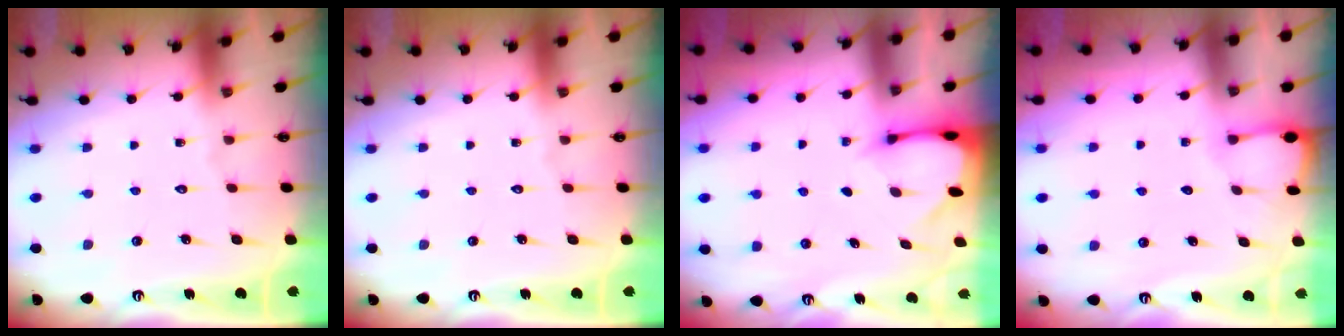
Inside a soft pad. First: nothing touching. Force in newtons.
{"total": 0.0}
{"total": 2.0, "press": 2.0, "slide": 0.1}
{"total": 2.7, "press": 2.7, "slide": 0.3}